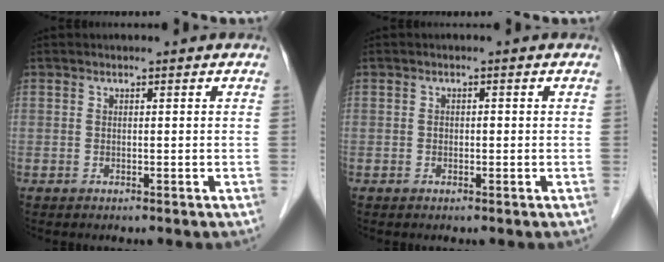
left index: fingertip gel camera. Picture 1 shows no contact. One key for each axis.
{"total": 0.7, "fx": -0.1, "fy": 0.5, "fz": 0.5, "tx": -0.006, "ty": 0.003, "tz": -0.004}